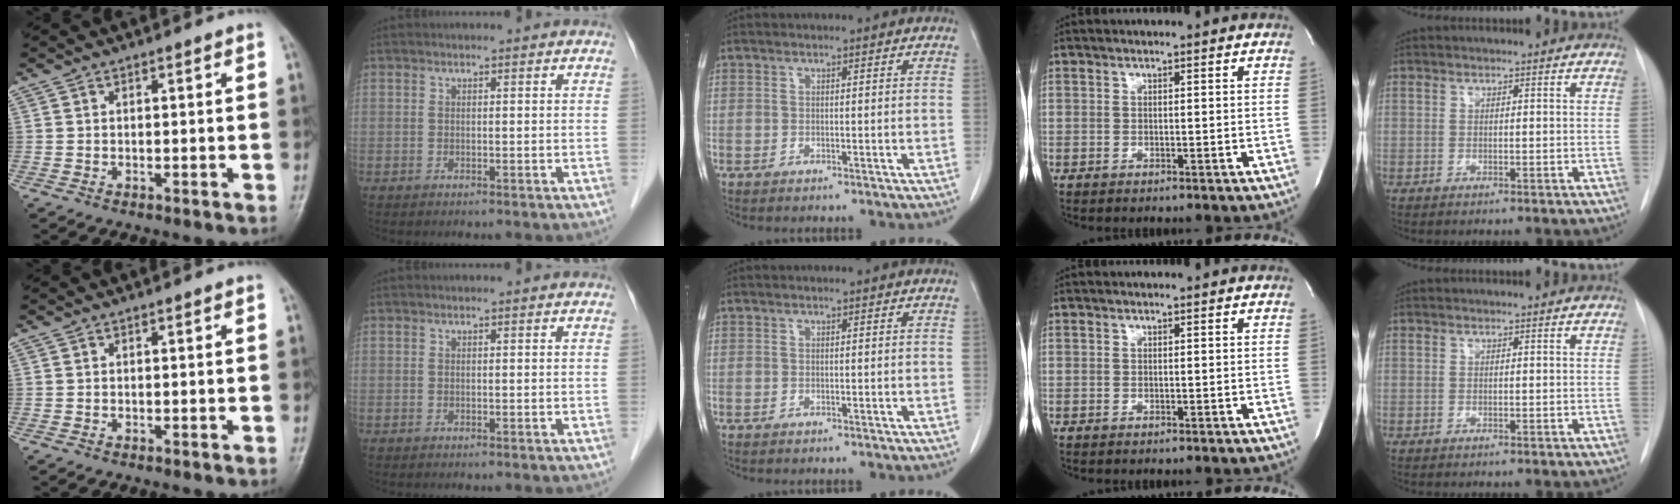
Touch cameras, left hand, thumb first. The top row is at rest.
{}